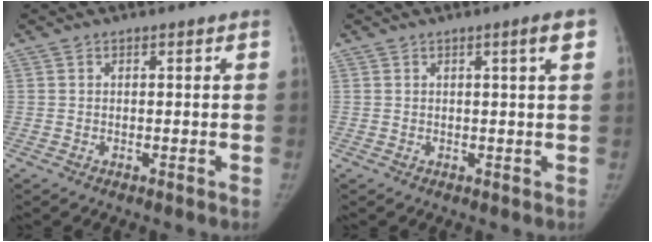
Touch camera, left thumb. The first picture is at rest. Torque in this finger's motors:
{"motor_torque": [-0.08, 0.04, 0.21, 0.08, 0.00]}